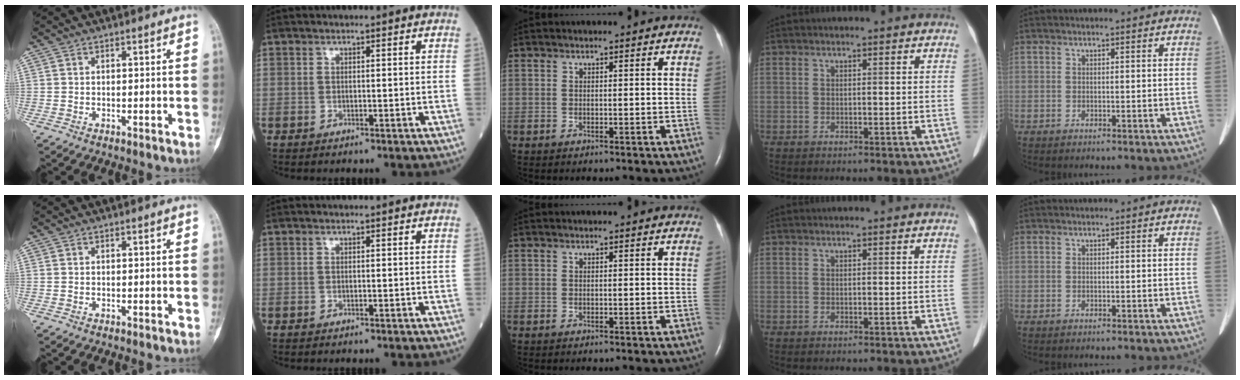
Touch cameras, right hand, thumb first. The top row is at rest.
{}